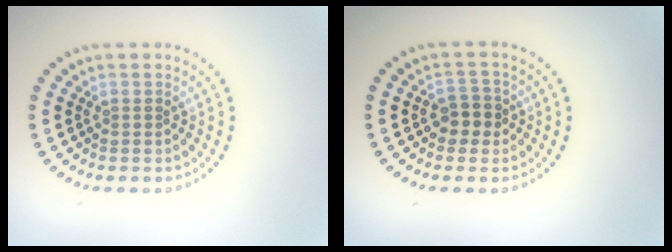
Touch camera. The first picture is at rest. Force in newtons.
{"total": 2.1, "press": 1.9, "slide": 0.7}